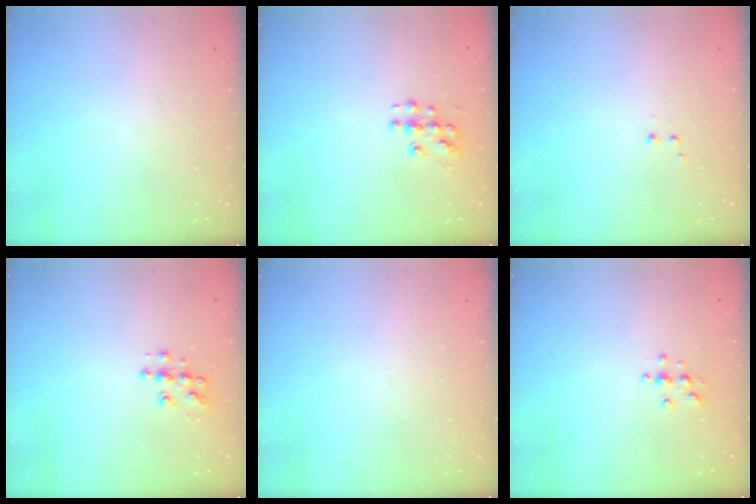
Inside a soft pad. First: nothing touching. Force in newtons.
{"total": 6.1, "press": 6.1, "slide": 0.4}
{"total": 2.0, "press": 1.8, "slide": 0.9}
{"total": 8.5, "press": 8.5, "slide": 0.5}
{"total": 0.0}
{"total": 3.3, "press": 3.3, "slide": 0.5}